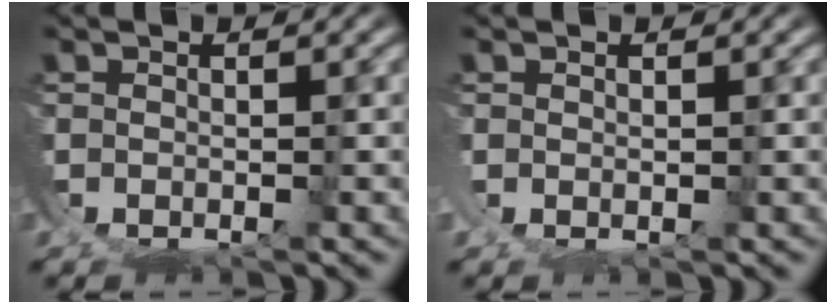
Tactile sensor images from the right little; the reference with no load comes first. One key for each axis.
{"total": 1.0, "fx": 0.3, "fy": 0.6, "fz": 0.7, "tx": -0.024, "ty": -0.008, "tz": 0.012}